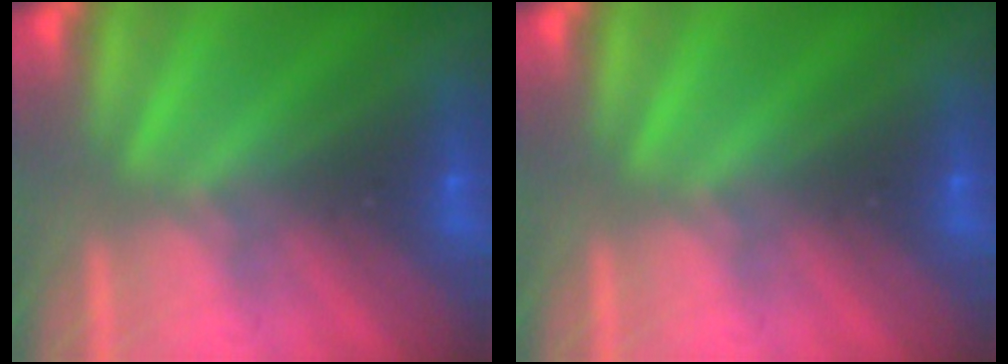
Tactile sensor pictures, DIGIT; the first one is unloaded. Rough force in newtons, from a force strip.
{"total": 0.0}